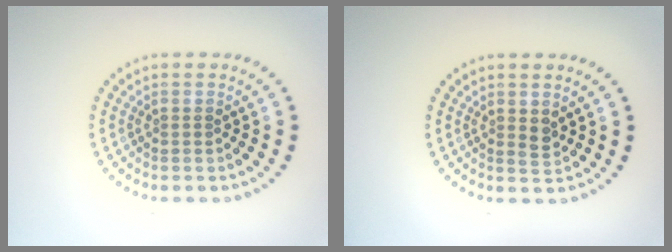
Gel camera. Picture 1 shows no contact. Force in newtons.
{"total": 1.0, "press": 1.0, "slide": 0.3}